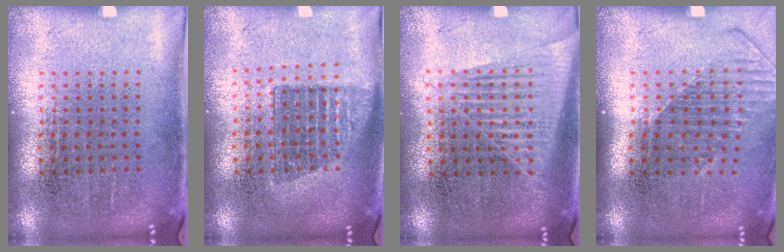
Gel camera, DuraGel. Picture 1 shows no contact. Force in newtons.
{"total": 1.4, "press": 1.2, "slide": 0.8}
{"total": 1.4, "press": 1.3, "slide": 0.7}
{"total": 1.6, "press": 1.2, "slide": 1.1}